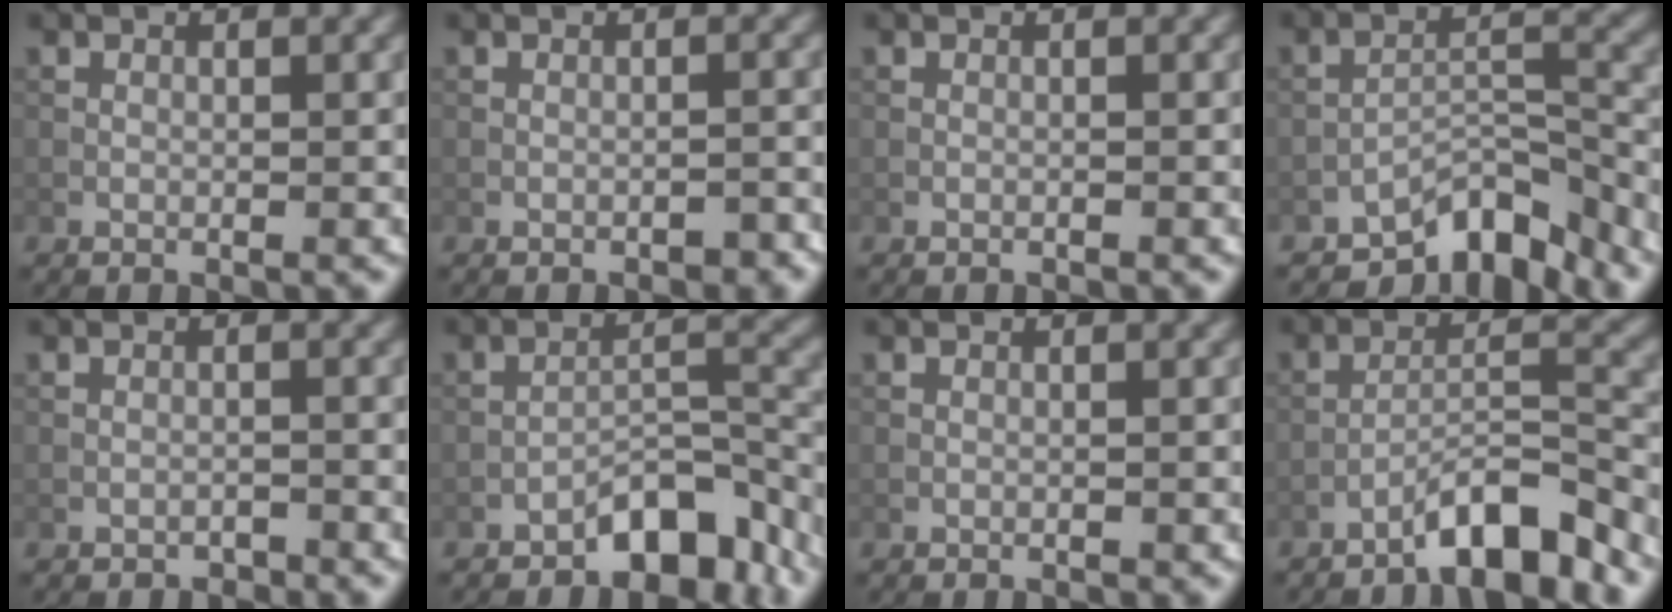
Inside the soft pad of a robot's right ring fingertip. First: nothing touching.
{"total": 1.0, "force": [-0.8, 0.4, 0.5], "torque": [-0.008, 0.003, -0.011]}
{"total": 0.0}
{"total": 6.7, "force": [-5.6, 2.3, 3.0], "torque": [-0.026, 0.004, -0.097]}
{"total": 0.8, "force": [-0.7, 0.3, 0.1], "torque": [0.000, 0.001, -0.012]}
{"total": 5.8, "force": [-4.2, 2.1, 3.5], "torque": [-0.041, 0.013, -0.068]}
{"total": 0.0}
{"total": 5.6, "force": [-4.4, 0.8, 3.4], "torque": [-0.053, 0.013, -0.078]}